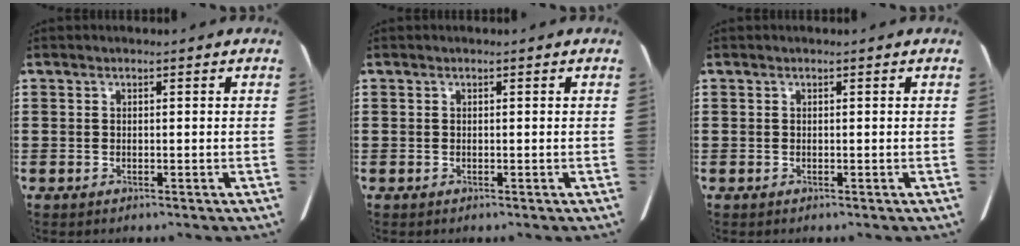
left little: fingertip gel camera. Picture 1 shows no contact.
{"total": 0.0}
{"total": 0.0}